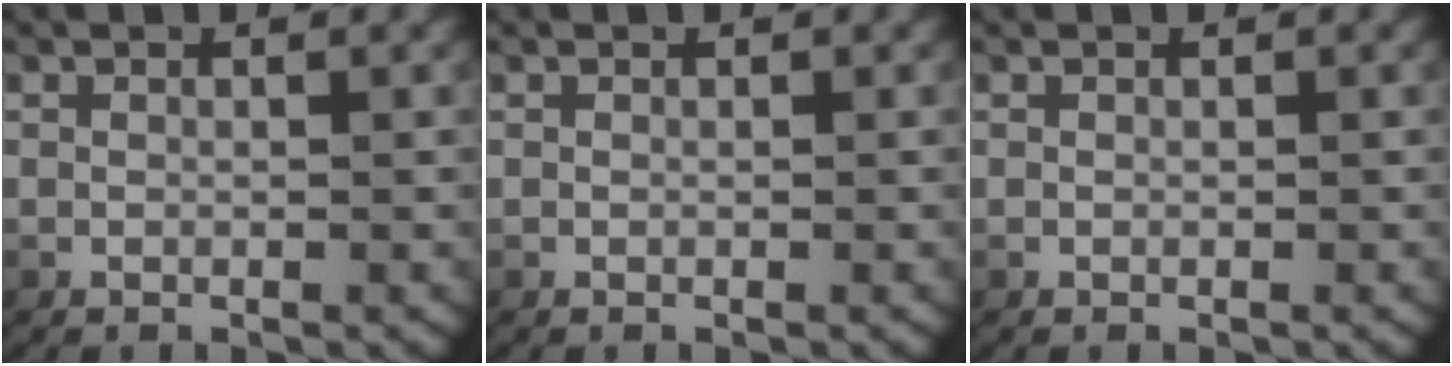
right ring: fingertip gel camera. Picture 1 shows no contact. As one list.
[{"total": 0.0}, {"total": 0.0}]